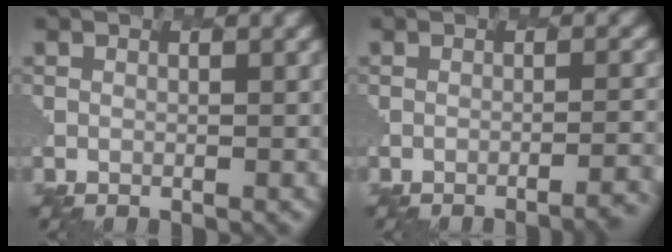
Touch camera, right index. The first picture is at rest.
{"total": 3.6, "force": [-2.7, 0.7, 2.3], "torque": [-0.023, 0.012, -0.032]}